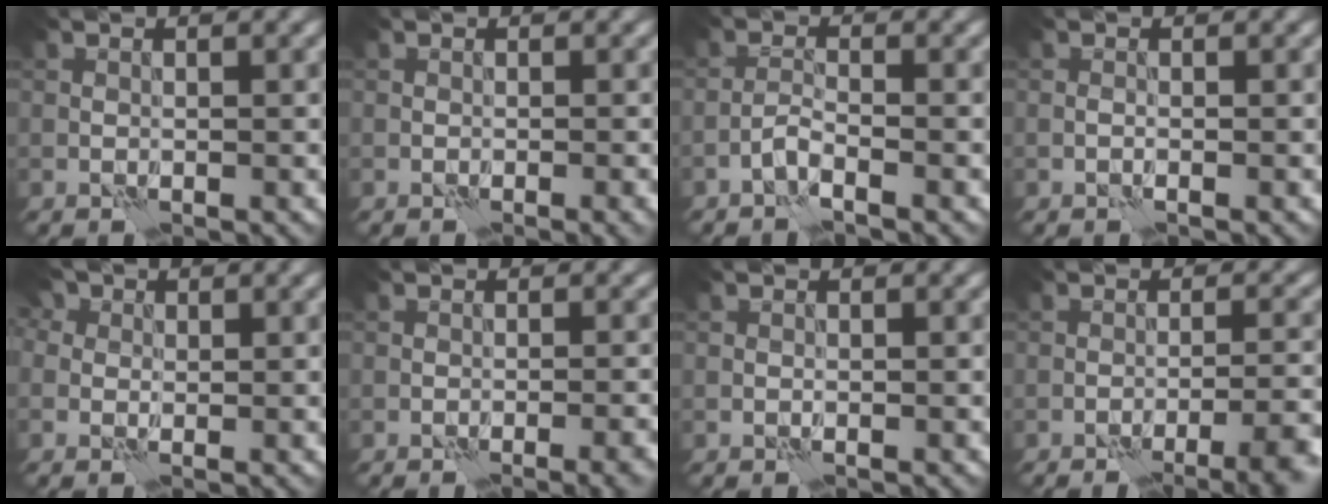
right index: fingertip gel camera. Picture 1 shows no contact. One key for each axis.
{"total": 1.3, "fx": -0.6, "fy": 0.2, "fz": 1.1, "tx": -0.012, "ty": -0.001, "tz": -0.009}
{"total": 1.8, "fx": -1.2, "fy": 0.3, "fz": 1.3, "tx": -0.027, "ty": 0.006, "tz": -0.029}
{"total": 0.5, "fx": -0.3, "fy": 0.0, "fz": 0.4, "tx": -0.009, "ty": 0.000, "tz": -0.007}
{"total": 3.5, "fx": 1.7, "fy": 2.5, "fz": 1.7, "tx": -0.024, "ty": 0.022, "tz": 0.000}
{"total": 3.4, "fx": -2.1, "fy": 0.7, "fz": 2.6, "tx": -0.030, "ty": 0.013, "tz": -0.028}
{"total": 0.0}
{"total": 6.7, "fx": -4.6, "fy": 1.4, "fz": 4.6, "tx": -0.059, "ty": 0.007, "tz": -0.057}